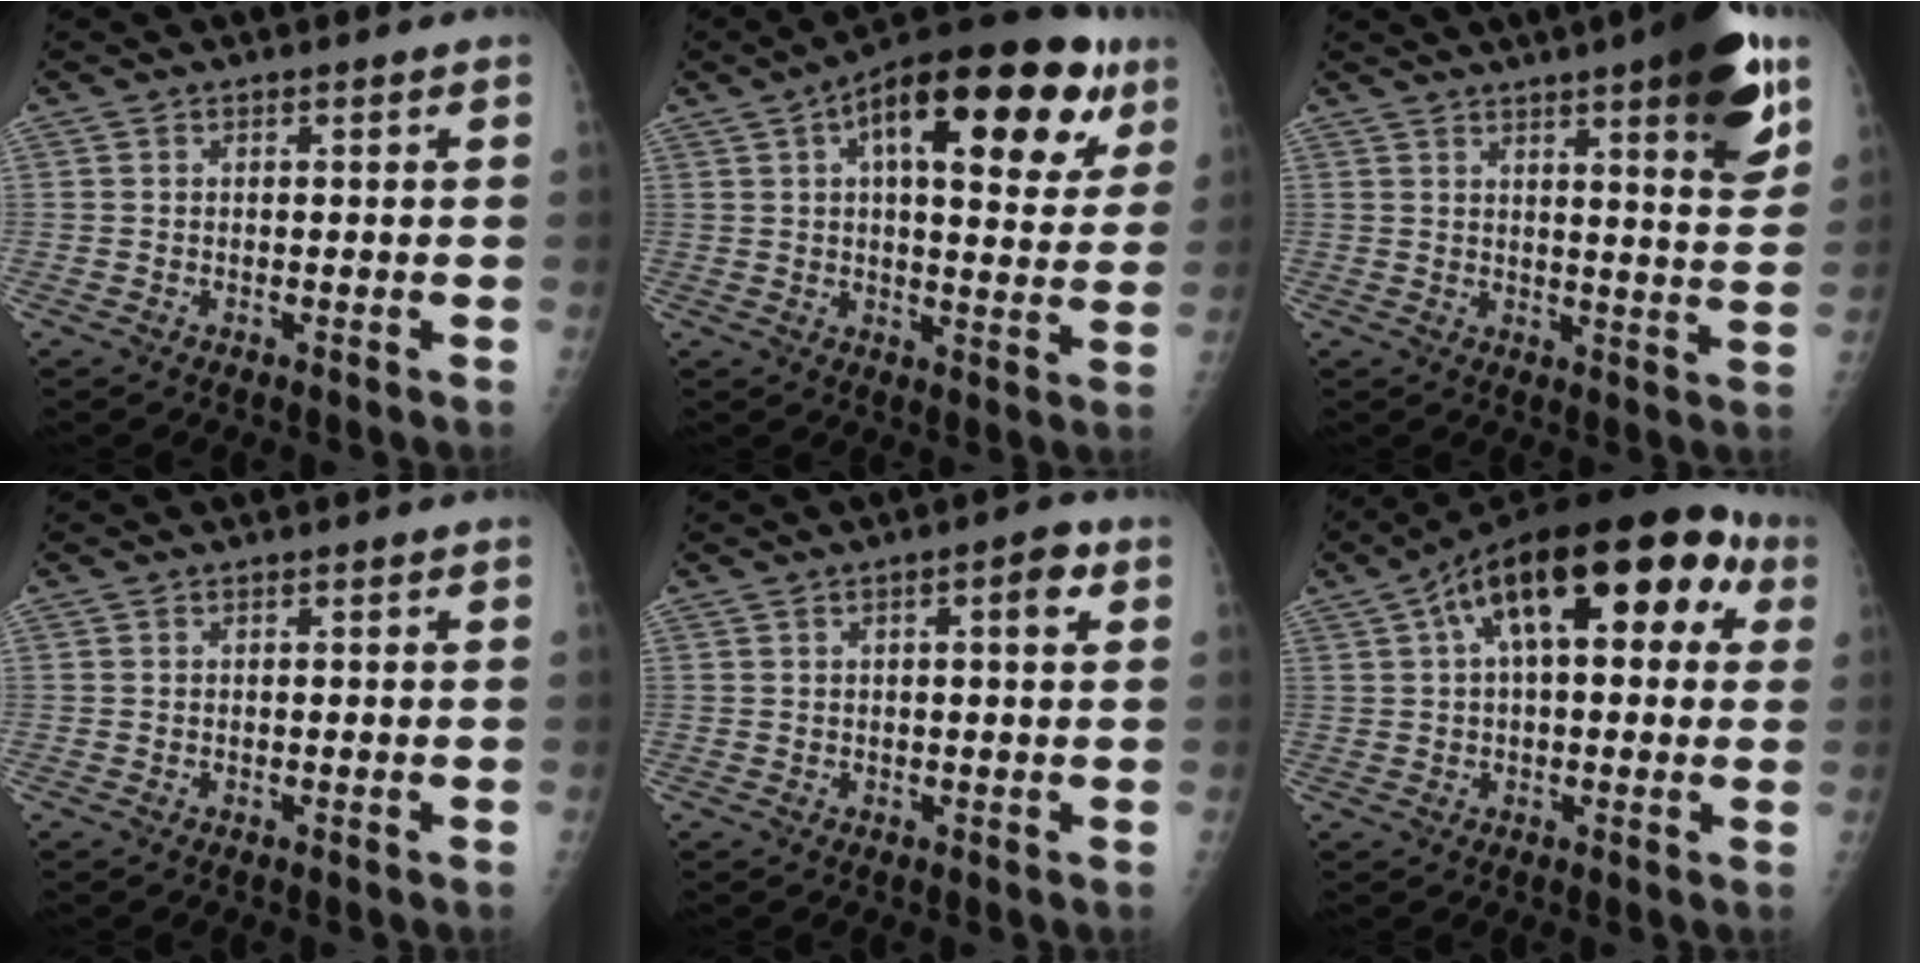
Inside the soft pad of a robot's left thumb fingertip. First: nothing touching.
{"total": 24.2, "force": [10.4, 10.1, 19.5], "torque": [-0.252, 0.008, 0.142]}
{"total": 14.8, "force": [8.1, 2.9, 12.0], "torque": [-0.139, -0.038, 0.107]}
{"total": 0.0}
{"total": 5.0, "force": [1.7, 1.5, 4.4], "torque": [-0.057, 0.004, 0.019]}
{"total": 21.0, "force": [7.1, 9.8, 17.1], "torque": [-0.239, 0.048, 0.102]}